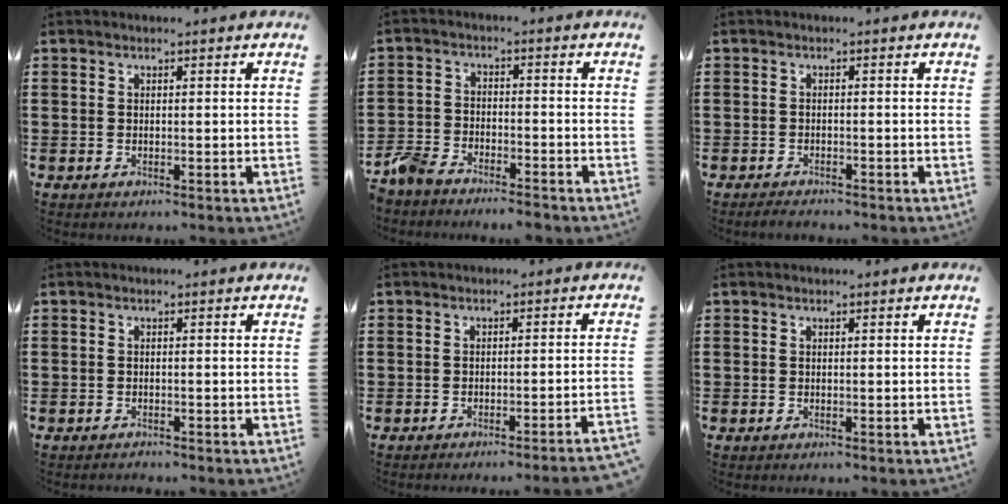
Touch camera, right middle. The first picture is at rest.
{"total": 4.9, "force": [-4.7, 1.1, 1.1], "torque": [-0.048, 0.001, -0.100]}
{"total": 1.2, "force": [-1.2, 0.0, 0.2], "torque": [-0.009, -0.003, -0.023]}
{"total": 0.5, "force": [-0.5, -0.1, 0.0], "torque": [-0.002, -0.003, -0.010]}
{"total": 2.2, "force": [-1.8, -0.7, 1.0], "torque": [-0.017, -0.003, -0.036]}
{"total": 0.0}